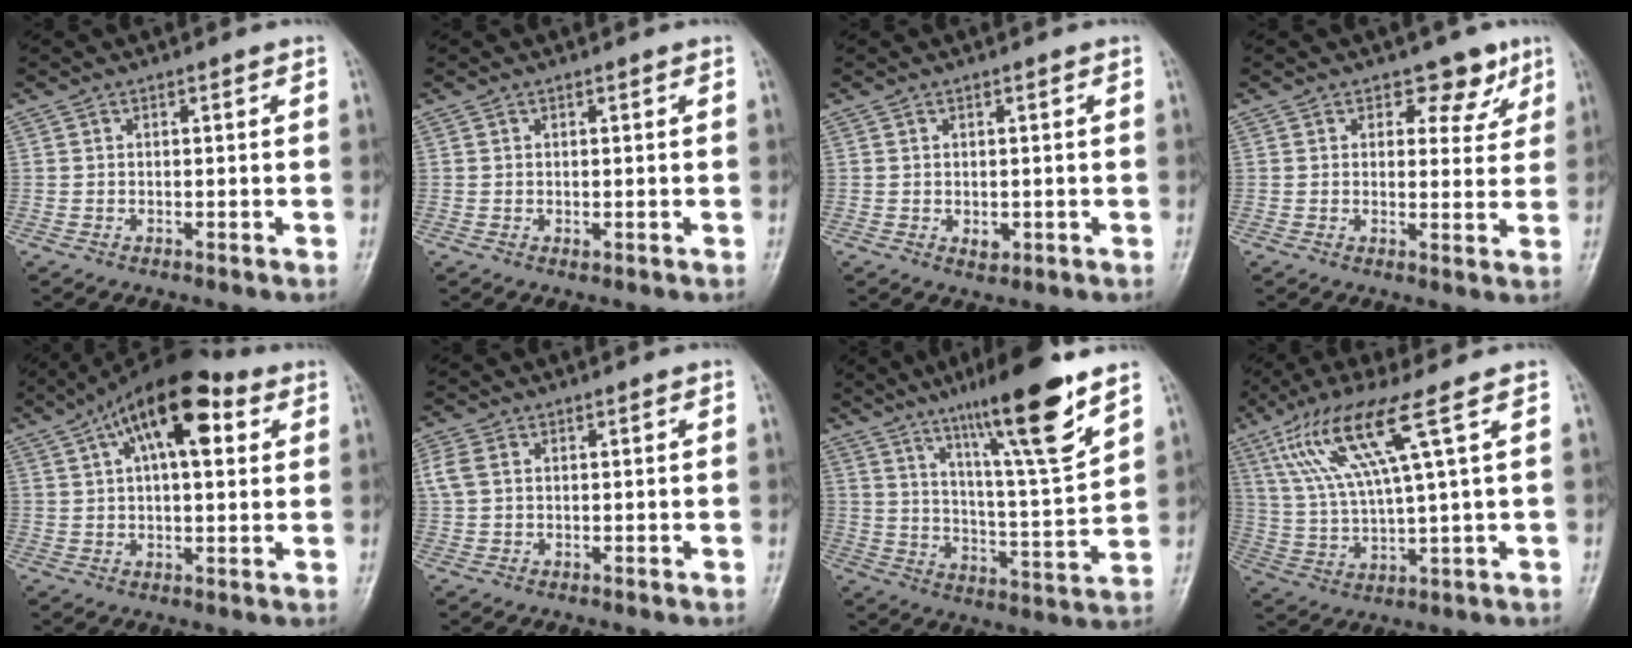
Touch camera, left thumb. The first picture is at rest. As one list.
[{"total": 0.6, "force": [0.0, 0.3, 0.5], "torque": [-0.007, -0.002, 0.003]}, {"total": 2.0, "force": [-0.3, 1.4, 1.4], "torque": [-0.013, -0.002, -0.001]}, {"total": 5.7, "force": [3.5, 3.7, 2.6], "torque": [0.008, -0.014, 0.041]}, {"total": 16.1, "force": [6.5, 7.2, 12.8], "torque": [-0.183, 0.012, 0.094]}, {"total": 2.8, "force": [0.7, 1.9, 2.0], "torque": [-0.060, 0.008, 0.015]}, {"total": 18.5, "force": [11.9, 1.8, 14.1], "torque": [-0.210, -0.061, 0.195]}, {"total": 12.7, "force": [5.9, 0.6, 11.3], "torque": [-0.250, -0.012, 0.121]}]